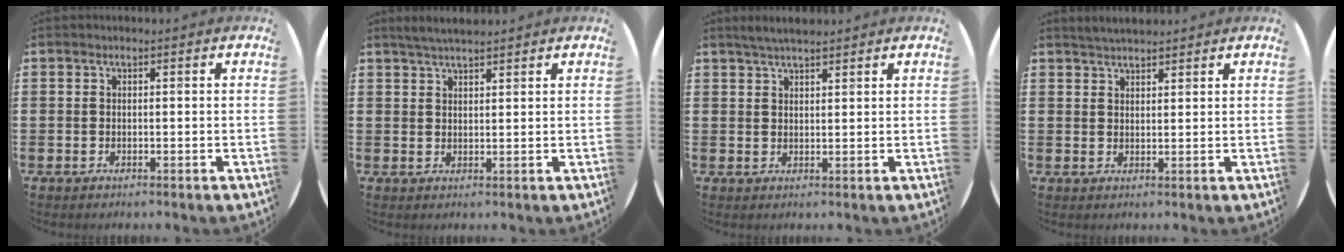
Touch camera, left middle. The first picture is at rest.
{"total": 2.9, "force": [2.8, 0.3, 0.9], "torque": [-0.023, 0.000, 0.052]}
{"total": 2.8, "force": [2.6, 0.4, 0.9], "torque": [-0.024, 0.001, 0.048]}
{"total": 2.7, "force": [2.6, 0.5, 0.3], "torque": [-0.011, 0.000, 0.050]}